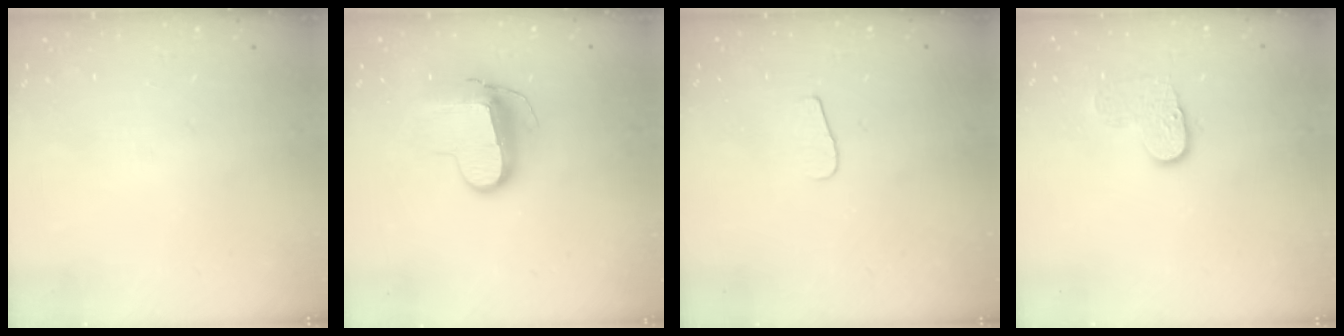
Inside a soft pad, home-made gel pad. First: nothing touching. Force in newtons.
{"total": 10.8, "press": 10.8, "slide": 0.9}
{"total": 4.8, "press": 4.8, "slide": 0.6}
{"total": 6.4, "press": 6.4, "slide": 0.4}